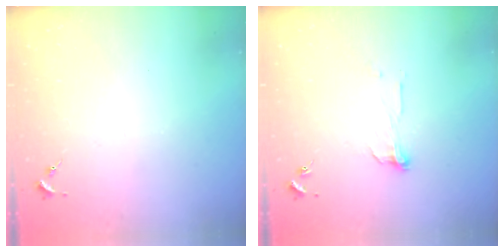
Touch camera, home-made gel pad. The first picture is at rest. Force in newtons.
{"total": 6.9, "press": 6.9, "slide": 0.6}